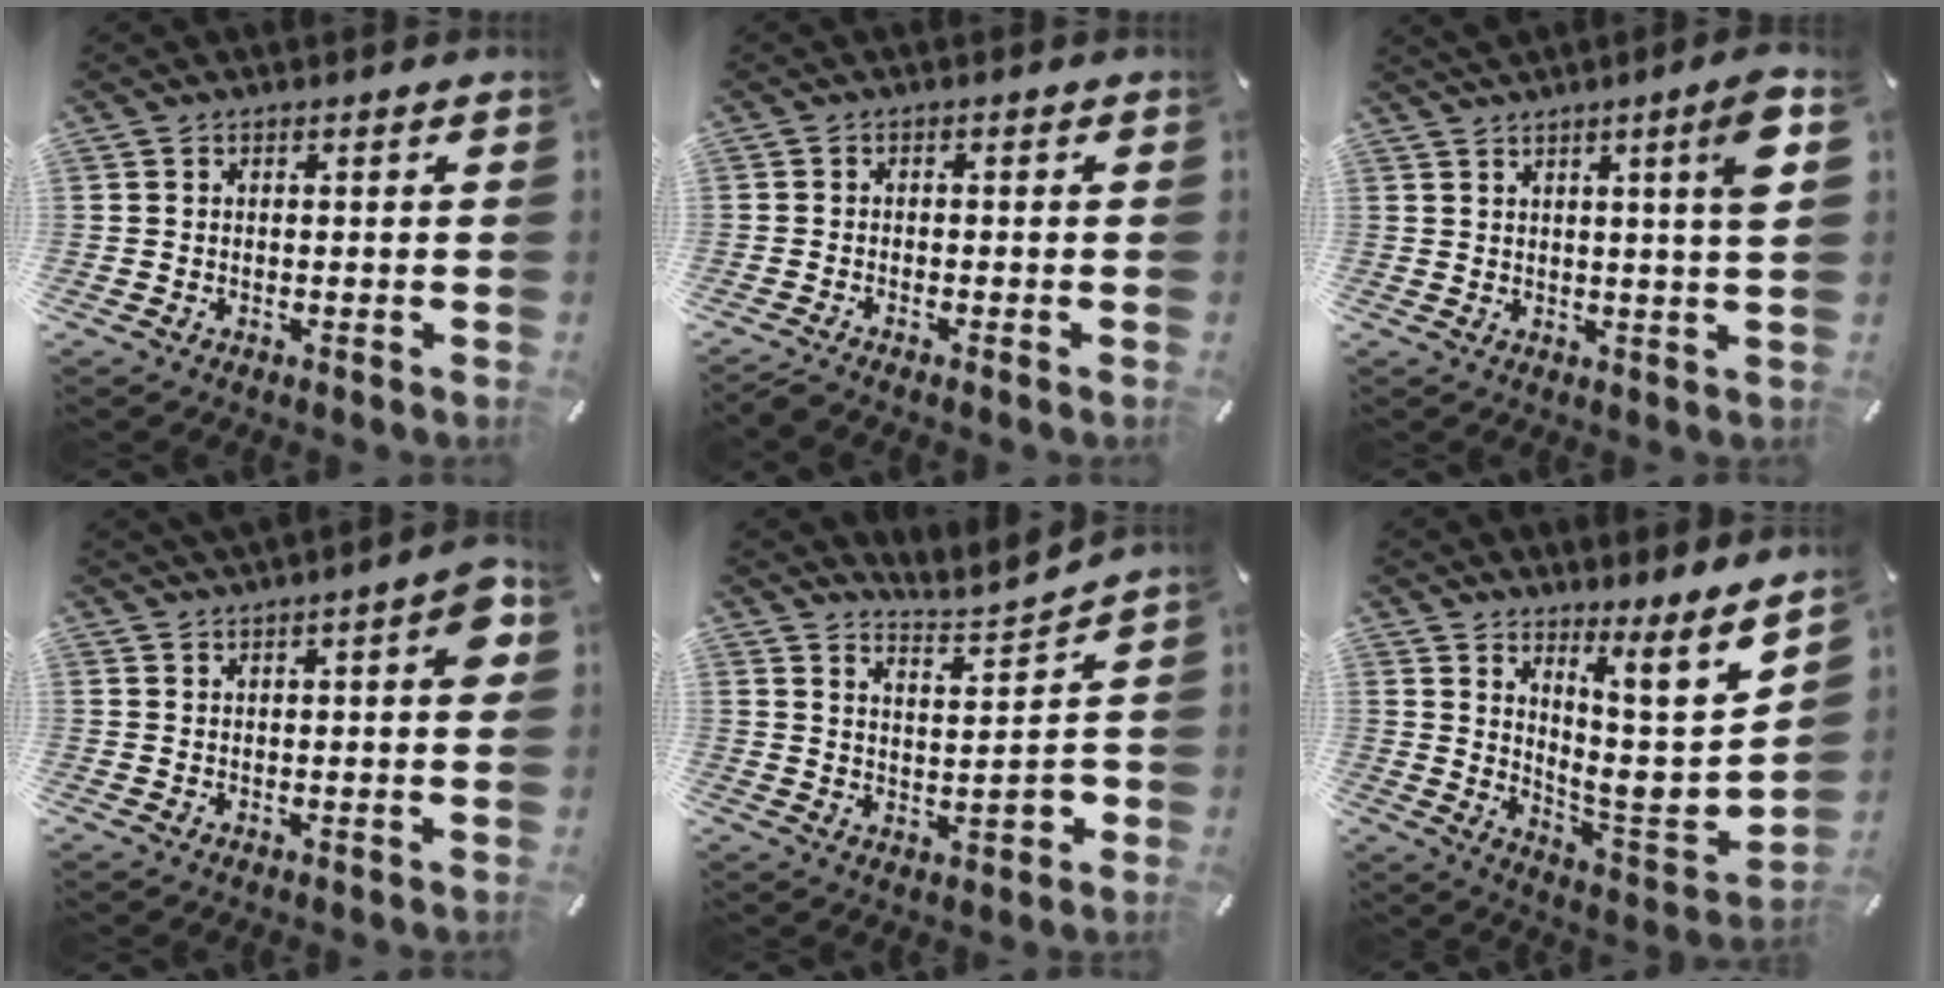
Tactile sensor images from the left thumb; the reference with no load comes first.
{"total": 2.0, "force": [-1.5, 0.0, 1.3], "torque": [-0.021, 0.004, -0.028]}
{"total": 8.5, "force": [3.6, -0.3, 7.7], "torque": [-0.123, -0.015, 0.055]}
{"total": 5.6, "force": [2.2, 1.3, 5.0], "torque": [-0.072, -0.002, 0.033]}
{"total": 5.4, "force": [3.5, 2.5, 3.2], "torque": [-0.043, -0.050, 0.058]}
{"total": 12.3, "force": [7.2, 1.7, 9.8], "torque": [-0.131, -0.109, 0.110]}